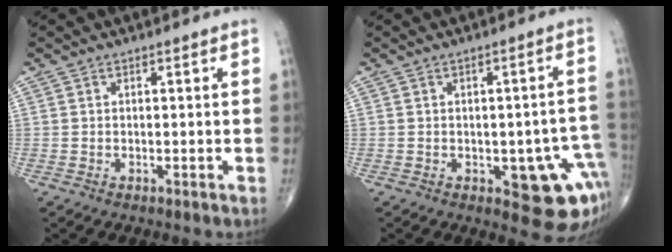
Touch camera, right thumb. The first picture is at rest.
{"total": 11.5, "force": [-3.7, 5.2, 9.6], "torque": [-0.073, 0.016, -0.035]}